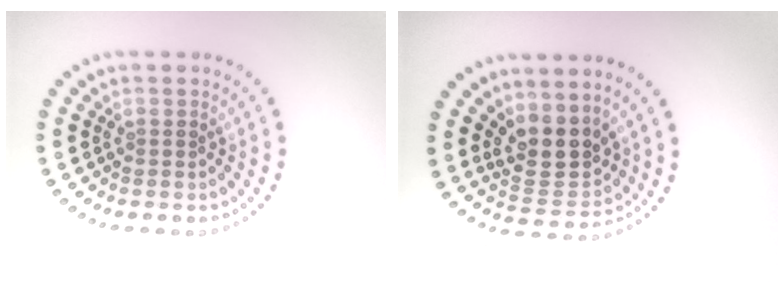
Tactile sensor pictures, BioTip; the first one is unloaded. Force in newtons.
{"total": 3.9, "press": 3.4, "slide": 1.9}